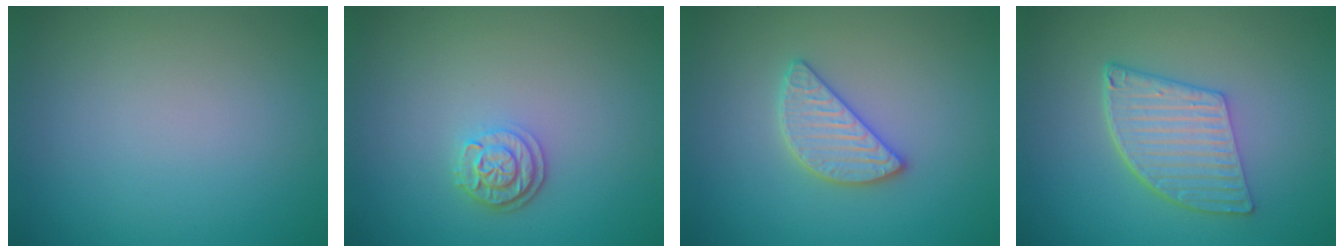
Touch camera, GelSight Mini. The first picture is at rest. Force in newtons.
{"total": 2.5, "press": 2.1, "slide": 1.3}
{"total": 2.6, "press": 2.6, "slide": 0.2}
{"total": 5.6, "press": 4.2, "slide": 3.7}